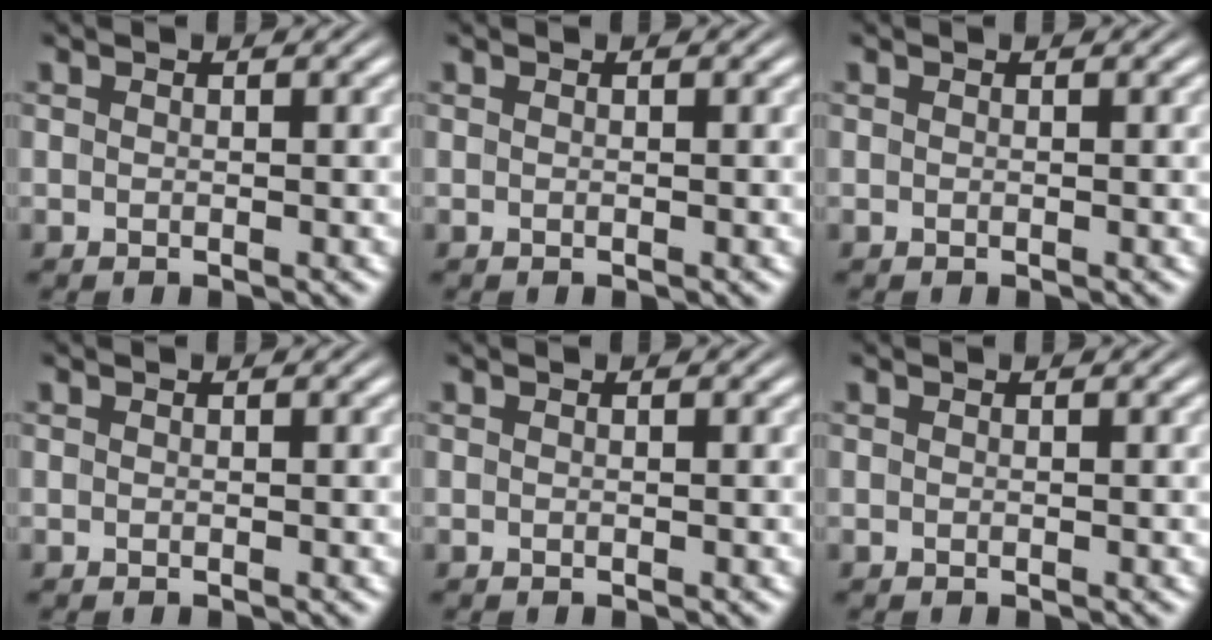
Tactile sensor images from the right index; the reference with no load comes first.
{"total": 0.0}
{"total": 0.0}
{"total": 0.0}
{"total": 0.0}
{"total": 0.0}